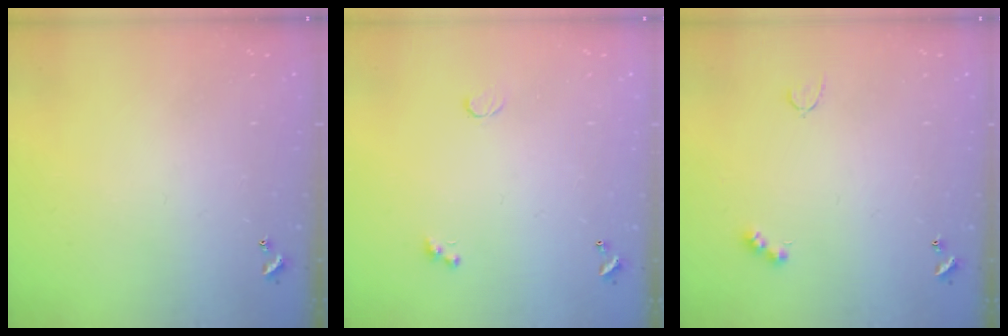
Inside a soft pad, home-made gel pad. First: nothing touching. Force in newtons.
{"total": 0.6, "press": 0.4, "slide": 0.4}
{"total": 4.1, "press": 4.1, "slide": 0.6}